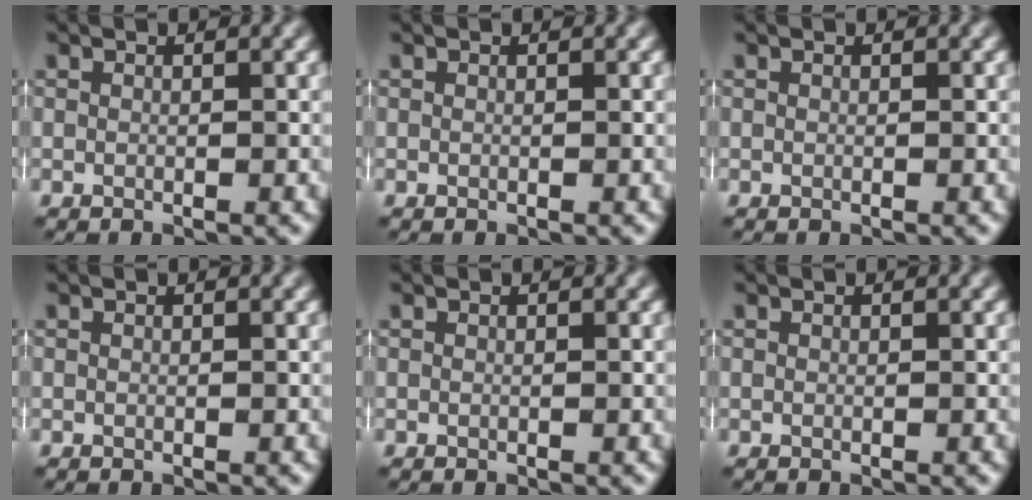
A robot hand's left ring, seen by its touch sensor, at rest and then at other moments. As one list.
[{"total": 0.0}, {"total": 0.0}, {"total": 0.0}, {"total": 0.0}, {"total": 0.0}]